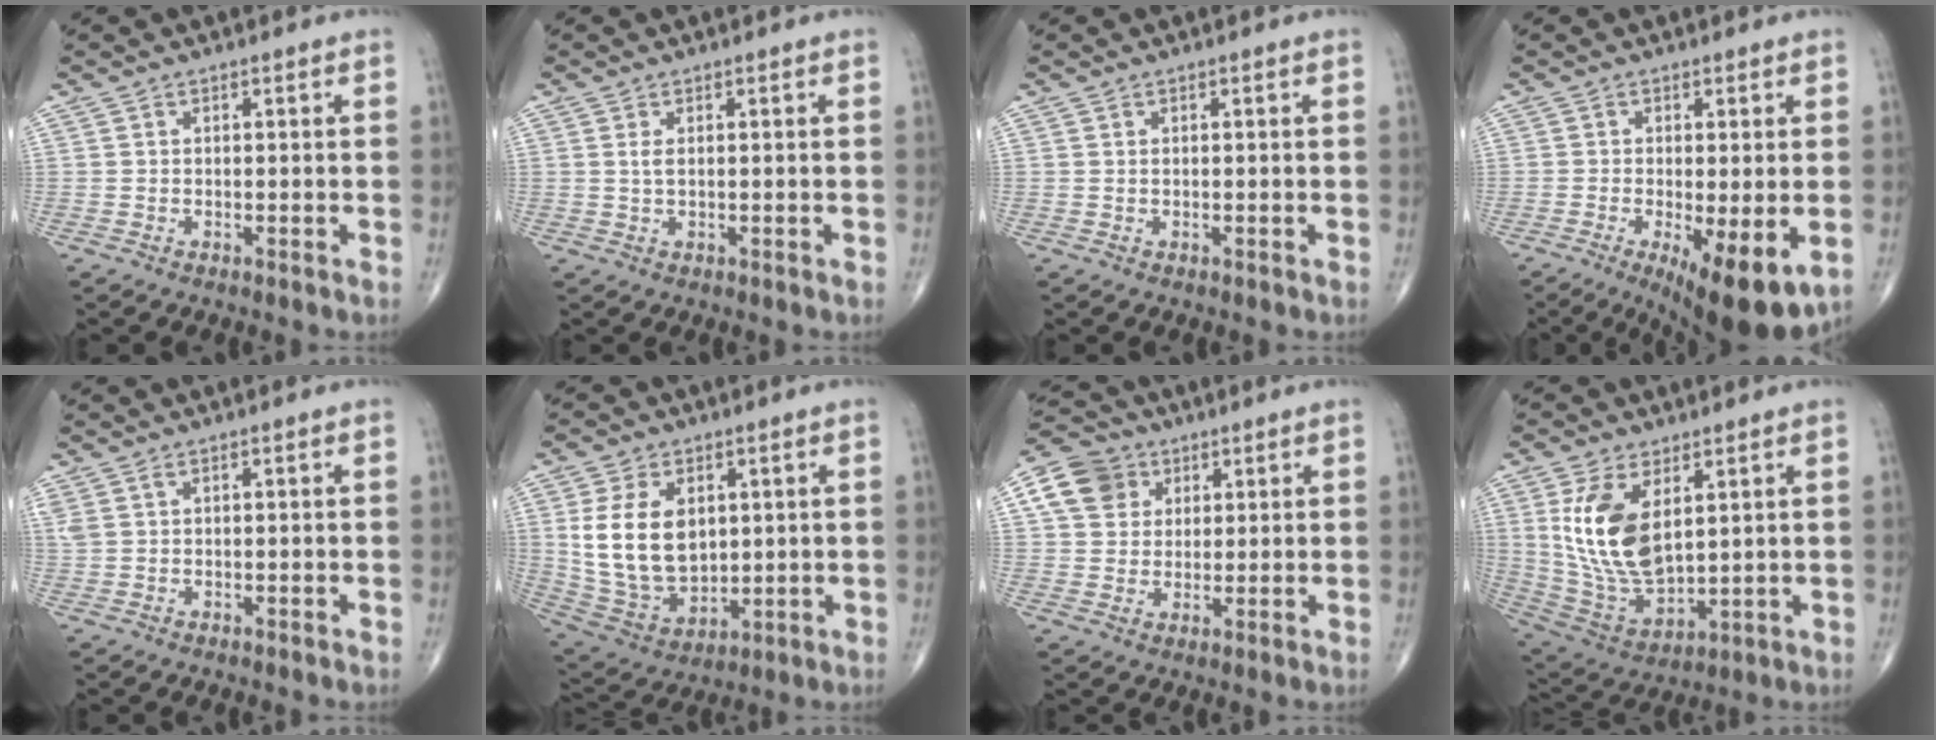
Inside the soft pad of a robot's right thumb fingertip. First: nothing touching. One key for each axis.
{"total": 1.6, "fx": 0.4, "fy": 0.6, "fz": 1.4, "tx": -0.033, "ty": 0.000, "tz": 0.014}
{"total": 0.0}
{"total": 12.0, "fx": -4.0, "fy": 3.5, "fz": 10.8, "tx": -0.158, "ty": -0.022, "tz": -0.053}
{"total": 2.0, "fx": 1.1, "fy": 1.0, "fz": 1.4, "tx": -0.046, "ty": 0.013, "tz": 0.032}
{"total": 15.0, "fx": 2.7, "fy": 9.8, "fz": 11.0, "tx": -0.186, "ty": -0.019, "tz": 0.069}
{"total": 9.5, "fx": 3.4, "fy": 8.2, "fz": 3.2, "tx": -0.039, "ty": 0.000, "tz": 0.054}
{"total": 15.5, "fx": 4.4, "fy": 8.1, "fz": 12.4, "tx": -0.235, "ty": -0.023, "tz": 0.104}